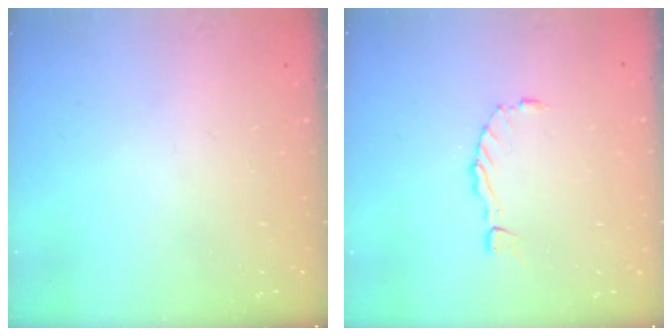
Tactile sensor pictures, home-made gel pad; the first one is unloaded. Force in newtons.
{"total": 0.0}